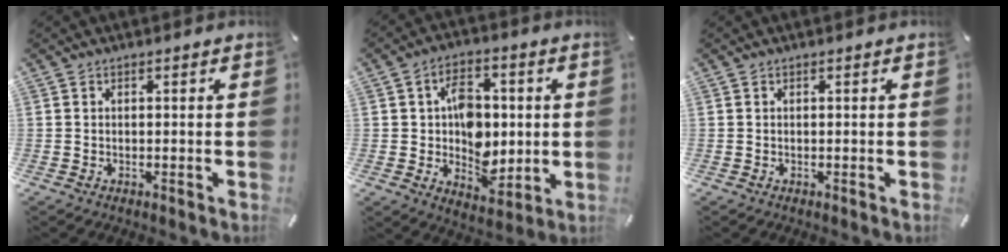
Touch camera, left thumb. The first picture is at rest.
{"total": 11.3, "force": [0.4, 8.5, 7.3], "torque": [-0.099, 0.008, 0.011]}
{"total": 0.0}